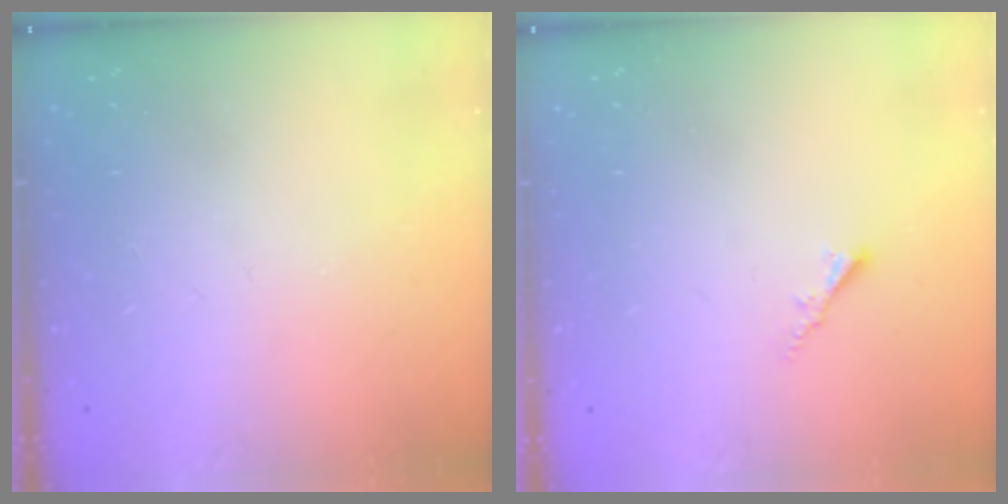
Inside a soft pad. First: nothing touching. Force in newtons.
{"total": 1.8, "press": 1.7, "slide": 0.5}